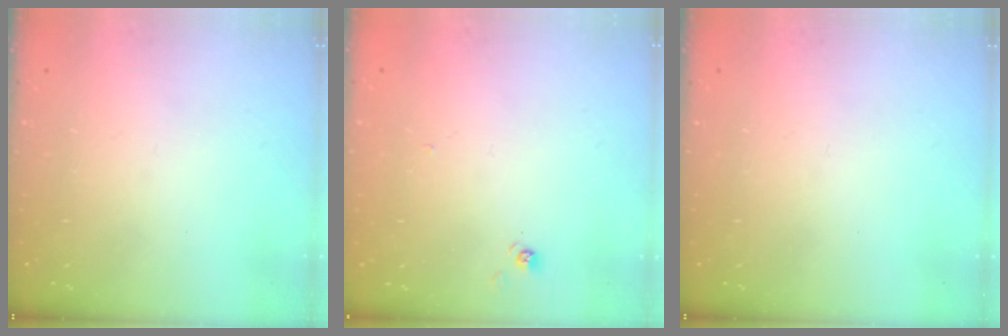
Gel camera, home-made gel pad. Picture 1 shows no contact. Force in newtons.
{"total": 2.7, "press": 2.7, "slide": 0.2}
{"total": 0.0}